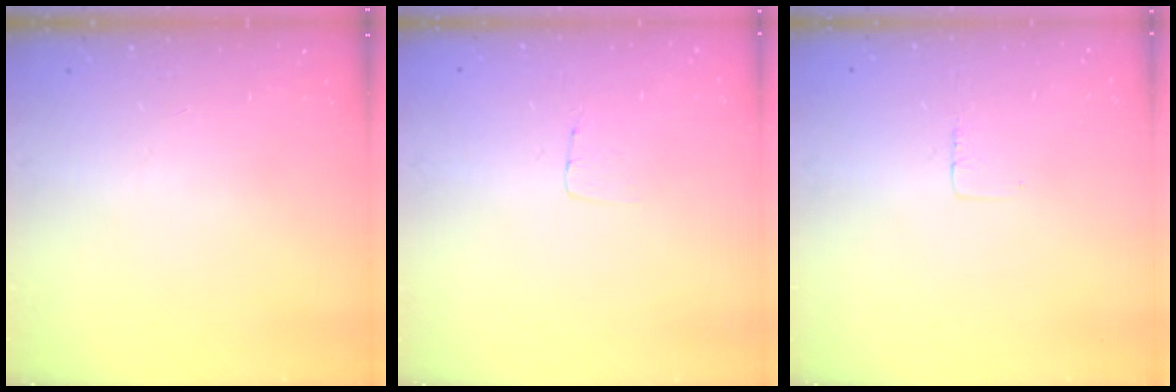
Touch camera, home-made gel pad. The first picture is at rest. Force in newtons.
{"total": 3.2, "press": 3.2, "slide": 0.2}
{"total": 2.3, "press": 2.3, "slide": 0.1}